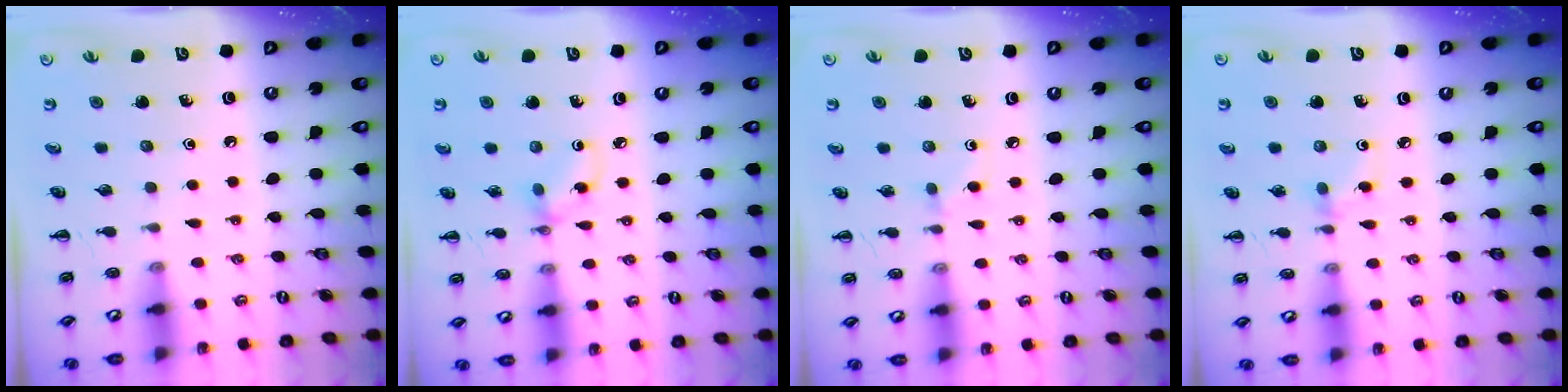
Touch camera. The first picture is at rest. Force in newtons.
{"total": 2.9, "press": 2.9, "slide": 0.3}
{"total": 2.6, "press": 2.4, "slide": 1.1}
{"total": 3.0, "press": 2.8, "slide": 1.2}